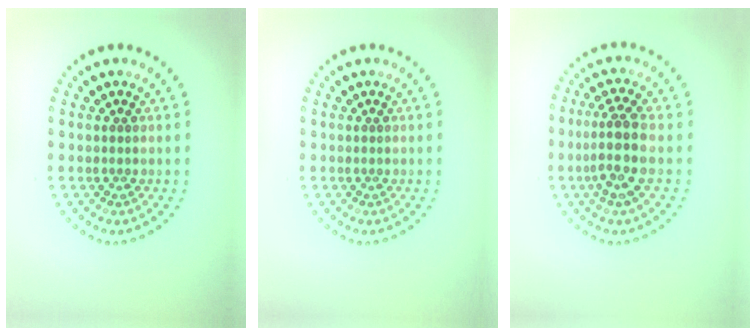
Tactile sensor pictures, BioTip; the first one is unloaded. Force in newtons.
{"total": 0.0}
{"total": 3.6, "press": 3.0, "slide": 2.0}